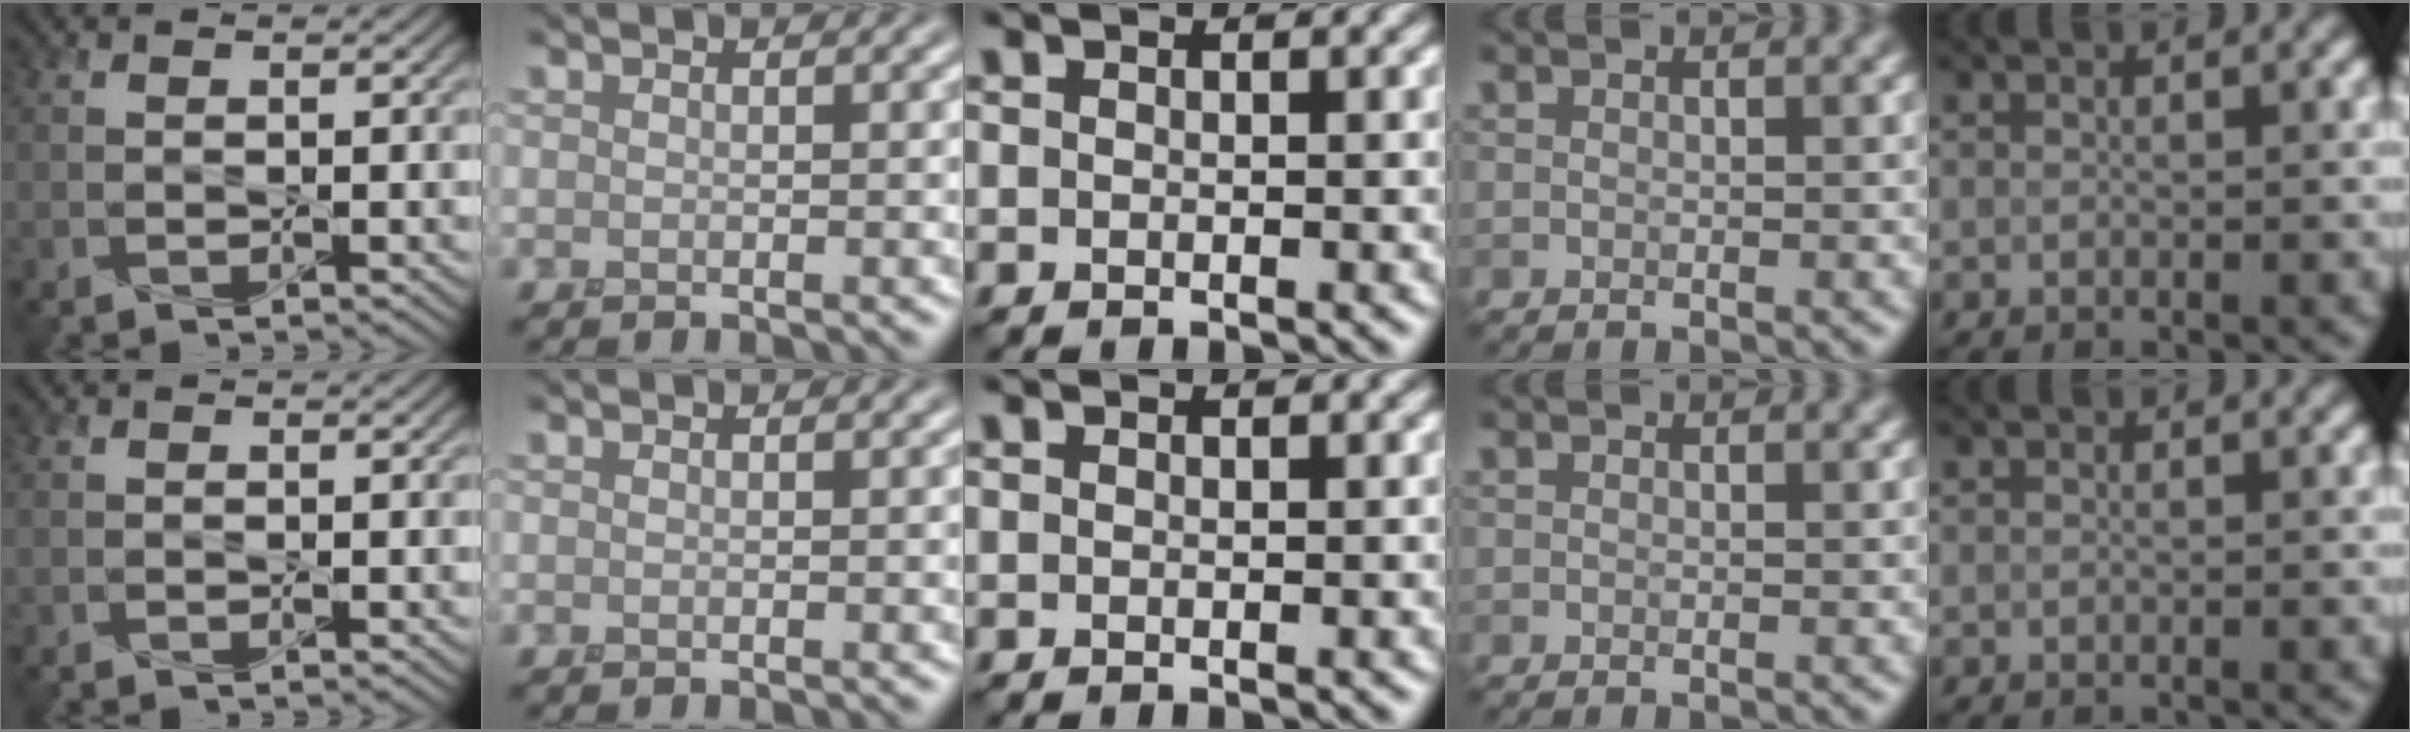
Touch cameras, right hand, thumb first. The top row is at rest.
{}